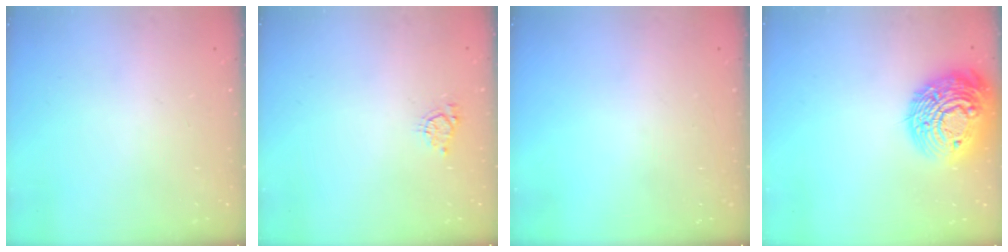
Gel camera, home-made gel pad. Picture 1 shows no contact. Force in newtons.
{"total": 4.3, "press": 4.3, "slide": 0.6}
{"total": 0.0}
{"total": 21.7, "press": 21.6, "slide": 1.8}